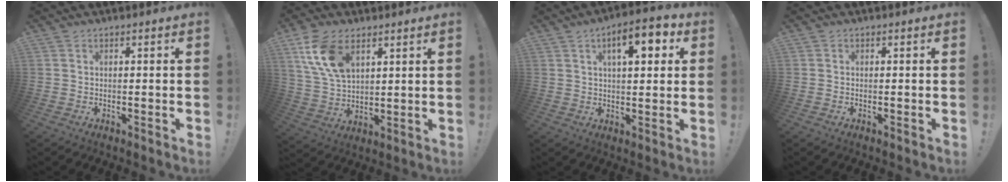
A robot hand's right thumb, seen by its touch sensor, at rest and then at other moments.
{"total": 13.4, "force": [6.7, 8.0, 8.4], "torque": [-0.164, -0.017, 0.129]}
{"total": 10.2, "force": [3.8, 4.2, 8.4], "torque": [-0.111, -0.009, 0.056]}
{"total": 0.0}